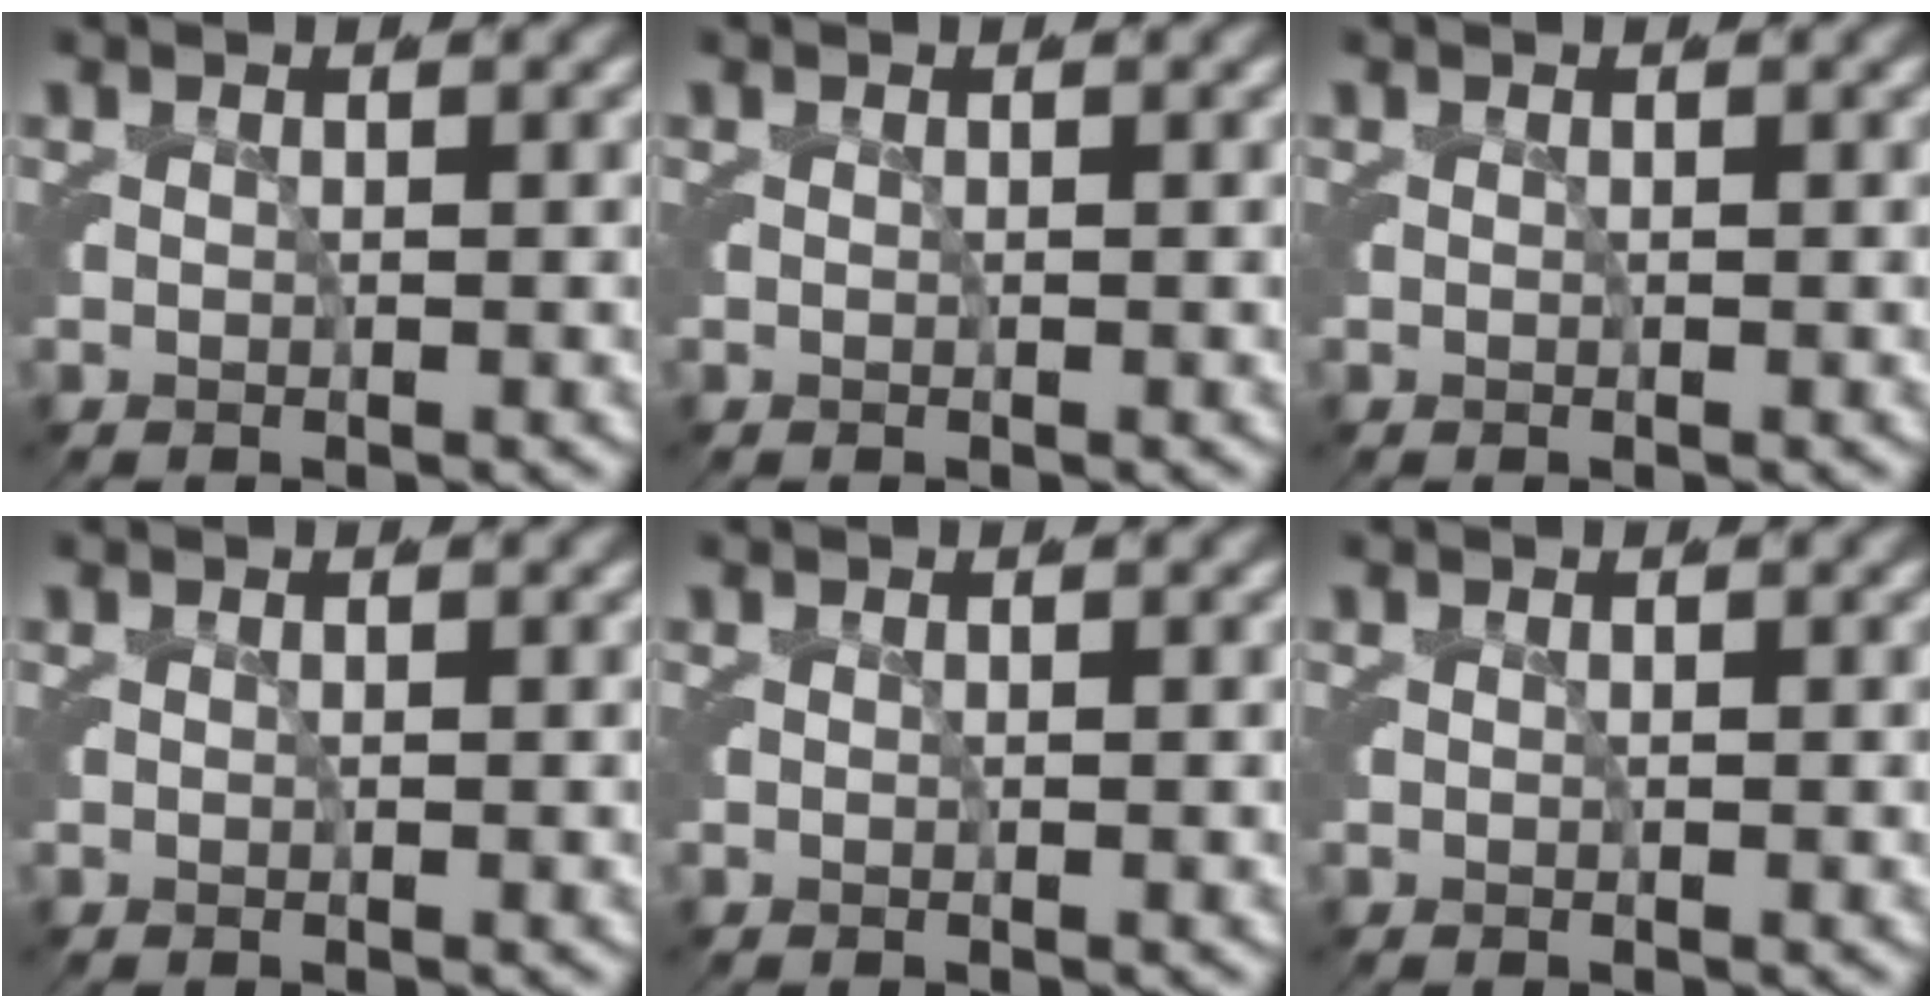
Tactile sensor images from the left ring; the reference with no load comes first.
{"total": 0.0}
{"total": 0.0}
{"total": 0.0}
{"total": 0.0}
{"total": 0.0}